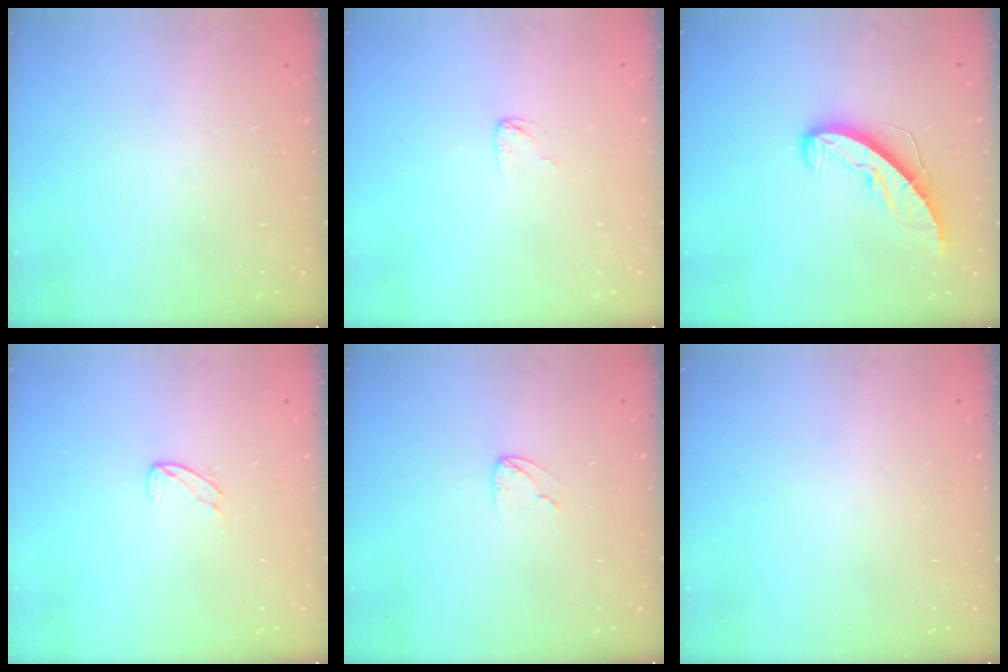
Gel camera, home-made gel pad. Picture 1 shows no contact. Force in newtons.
{"total": 3.3, "press": 3.2, "slide": 0.3}
{"total": 8.5, "press": 8.5, "slide": 0.6}
{"total": 4.3, "press": 4.3, "slide": 0.3}
{"total": 4.2, "press": 4.2, "slide": 0.4}
{"total": 0.0}